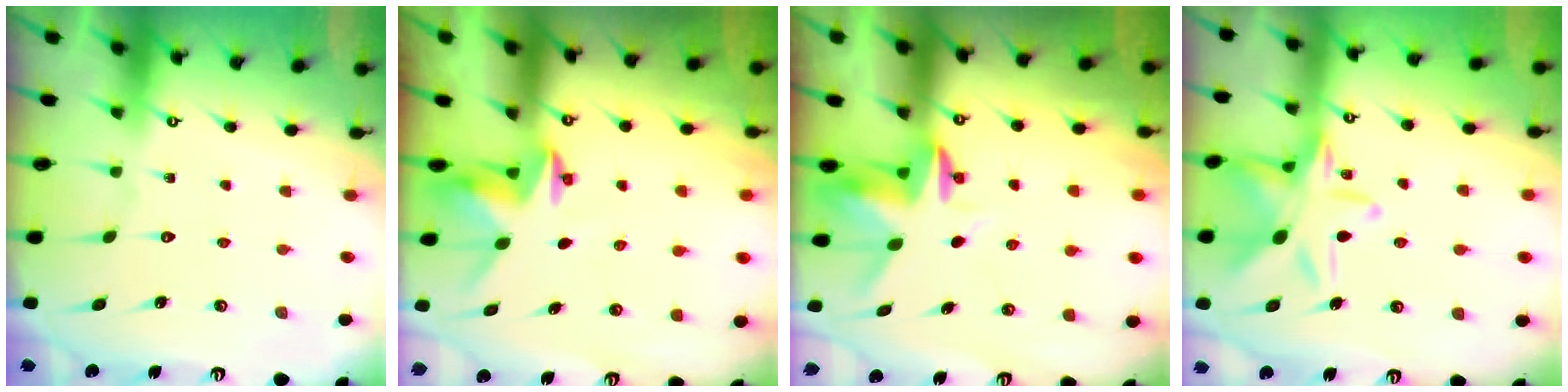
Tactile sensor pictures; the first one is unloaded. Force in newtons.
{"total": 2.9, "press": 2.9, "slide": 0.1}
{"total": 3.6, "press": 3.6, "slide": 0.3}
{"total": 15.6, "press": 15.5, "slide": 1.0}